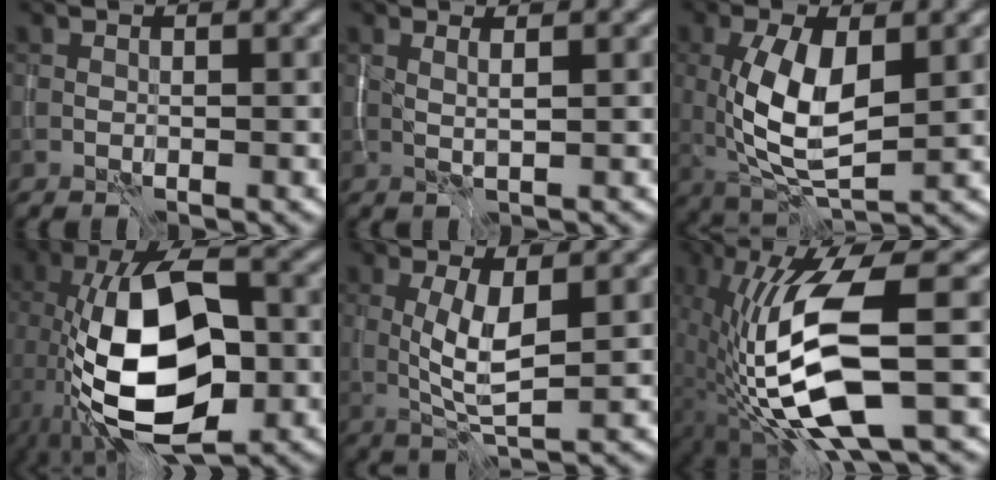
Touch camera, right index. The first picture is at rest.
{"total": 1.5, "force": [0.7, 0.2, 1.4], "torque": [-0.022, -0.003, 0.011]}
{"total": 7.5, "force": [0.4, 3.3, 6.7], "torque": [-0.143, -0.005, 0.010]}
{"total": 15.1, "force": [-2.5, 7.5, 12.9], "torque": [-0.234, -0.002, -0.046]}
{"total": 4.3, "force": [0.4, 1.3, 4.1], "torque": [-0.087, -0.005, 0.009]}
{"total": 10.7, "force": [-2.9, 2.7, 10.0], "torque": [-0.205, 0.000, -0.055]}